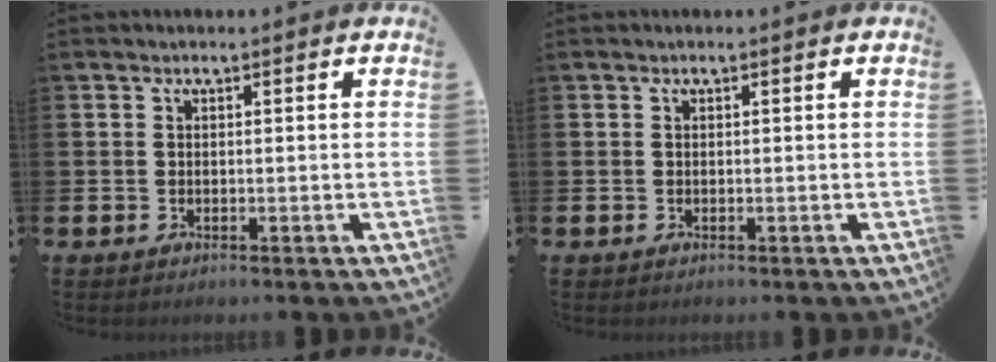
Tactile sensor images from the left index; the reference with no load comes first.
{"total": 0.0}